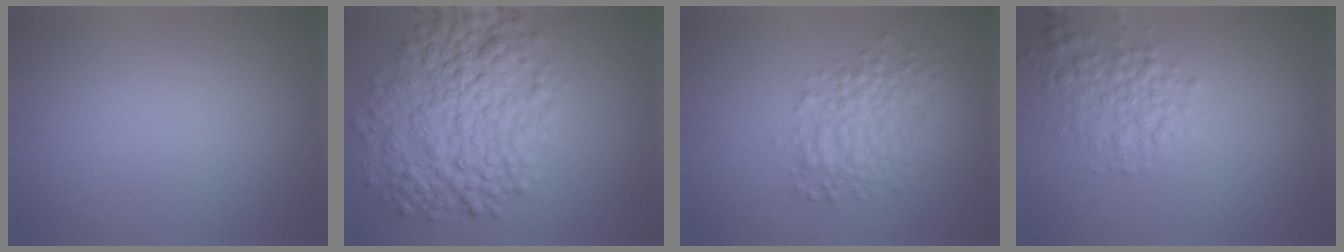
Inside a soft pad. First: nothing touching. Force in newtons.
{"total": 8.7, "press": 8.7, "slide": 0.1}
{"total": 4.6, "press": 4.6, "slide": 0.1}
{"total": 3.0, "press": 3.0, "slide": 0.1}